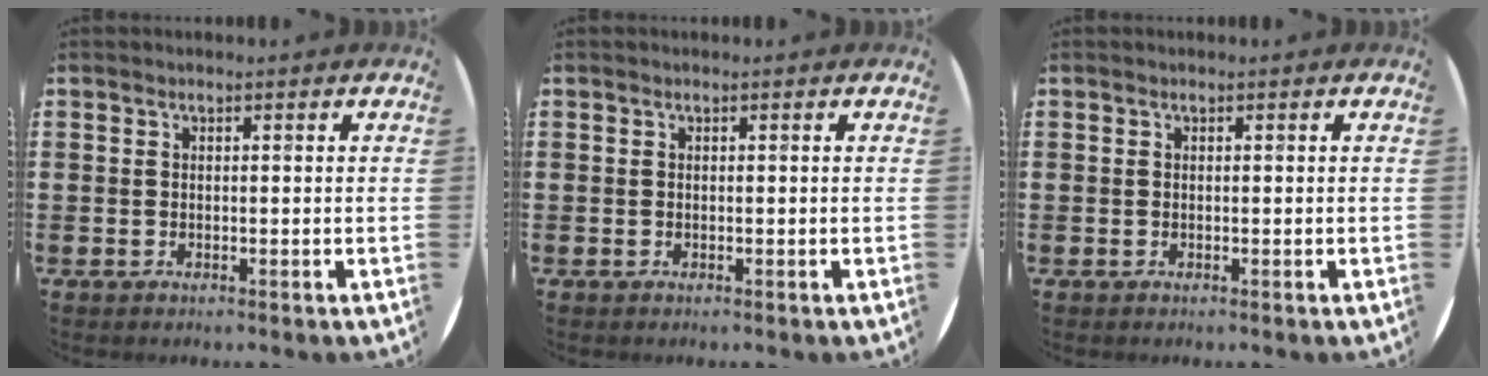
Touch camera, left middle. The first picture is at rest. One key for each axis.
{"total": 0.0}
{"total": 0.0}